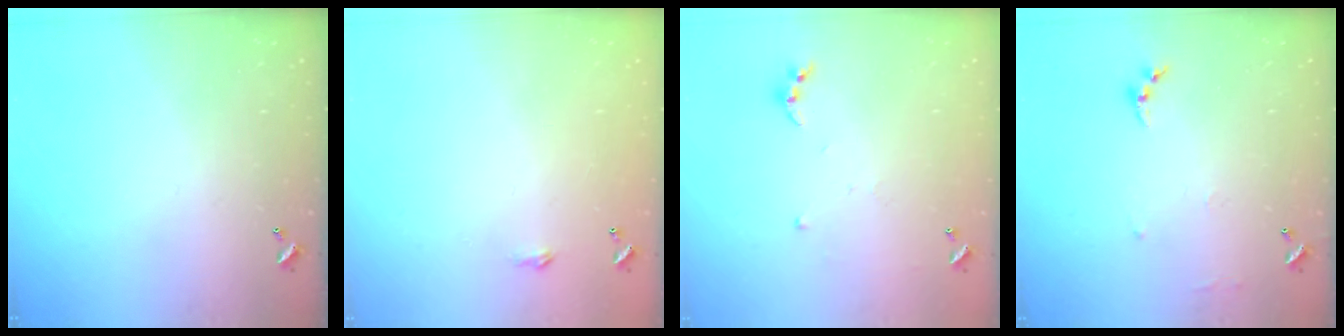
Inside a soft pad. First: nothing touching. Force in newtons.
{"total": 1.8, "press": 1.8, "slide": 0.3}
{"total": 4.8, "press": 4.7, "slide": 0.5}
{"total": 6.5, "press": 6.5, "slide": 0.8}